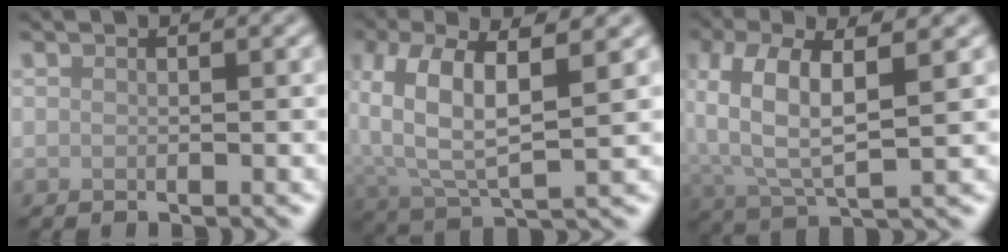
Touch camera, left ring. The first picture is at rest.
{"total": 8.1, "force": [2.1, 3.5, 7.1], "torque": [-0.153, 0.004, 0.033]}
{"total": 7.4, "force": [1.6, 3.0, 6.6], "torque": [-0.141, 0.007, 0.022]}